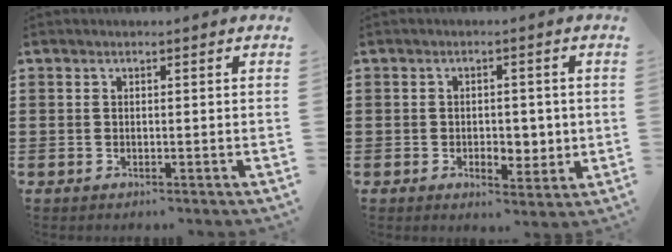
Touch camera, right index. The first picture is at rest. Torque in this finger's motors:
{"motor_torque": [0.22, 0.22, 0.23, 0.03]}